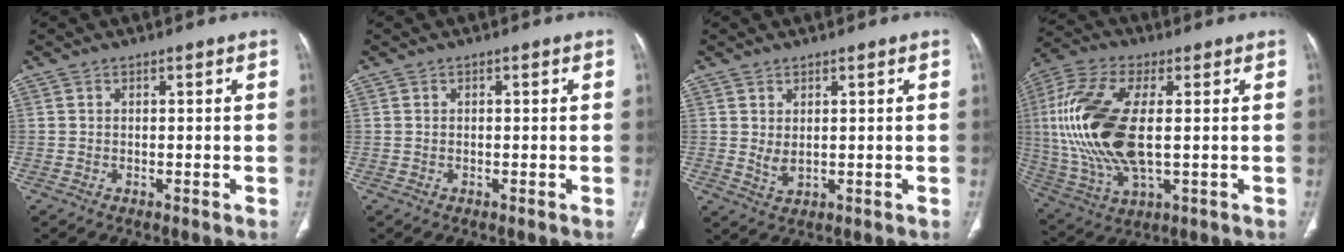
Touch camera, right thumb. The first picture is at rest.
{"total": 0.0}
{"total": 2.4, "force": [0.6, 1.2, 2.0], "torque": [-0.037, -0.010, 0.019]}
{"total": 20.2, "force": [1.2, 9.1, 18.0], "torque": [-0.405, -0.004, 0.027]}